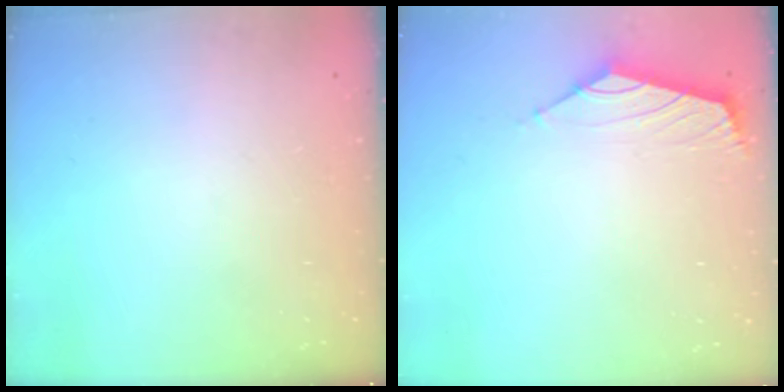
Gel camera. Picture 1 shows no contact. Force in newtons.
{"total": 1.6, "press": 1.5, "slide": 0.7}